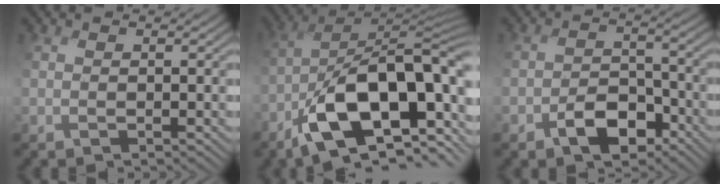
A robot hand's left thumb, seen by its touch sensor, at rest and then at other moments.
{"total": 15.1, "force": [-5.3, 6.7, 12.5], "torque": [-0.190, -0.003, -0.107]}
{"total": 5.6, "force": [-3.8, 3.1, 2.7], "torque": [-0.041, -0.003, -0.078]}